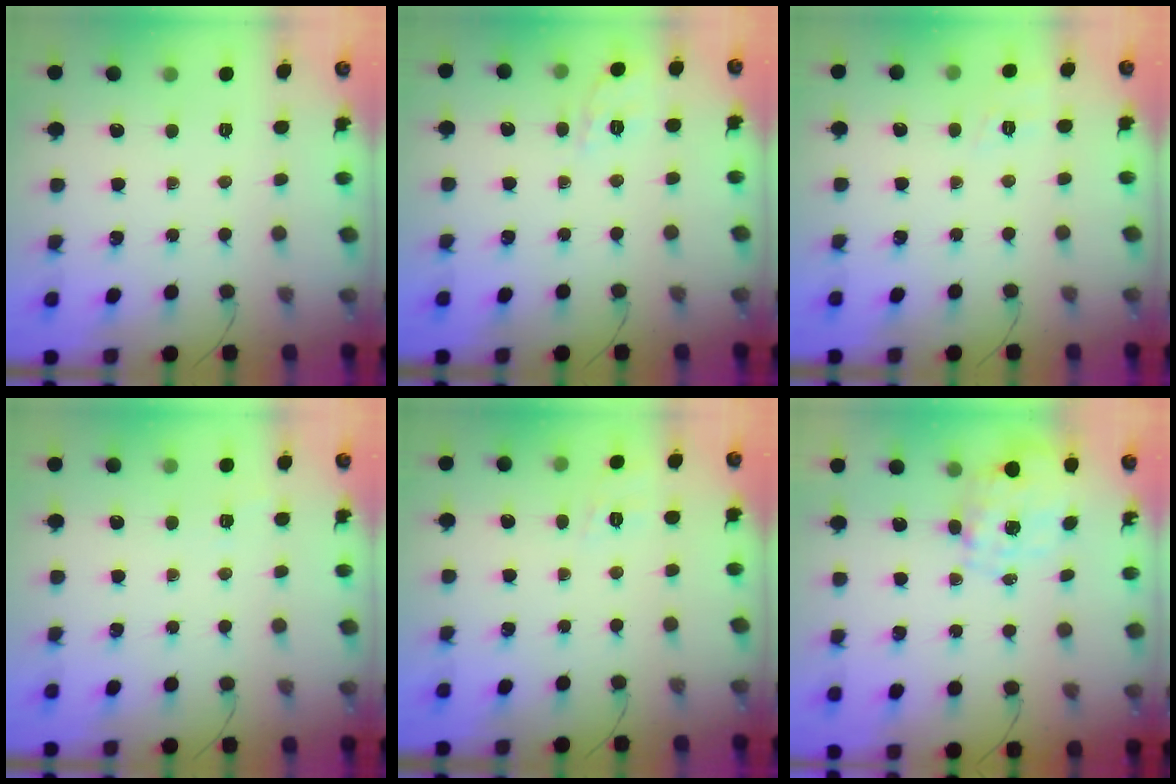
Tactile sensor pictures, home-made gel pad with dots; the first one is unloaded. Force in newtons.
{"total": 2.3, "press": 2.0, "slide": 1.3}
{"total": 8.0, "press": 7.8, "slide": 1.9}
{"total": 1.9, "press": 1.3, "slide": 1.4}
{"total": 6.7, "press": 6.4, "slide": 1.8}
{"total": 1.3, "press": 1.2, "slide": 0.5}